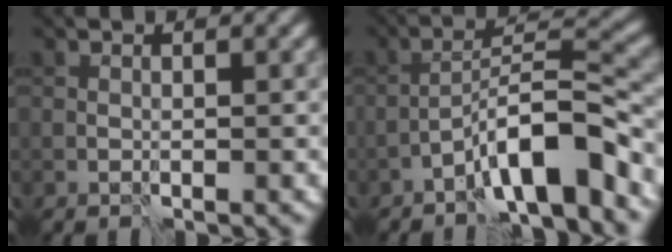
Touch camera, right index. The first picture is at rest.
{"total": 7.2, "force": [-4.5, 1.4, 5.5], "torque": [-0.091, 0.021, -0.077]}